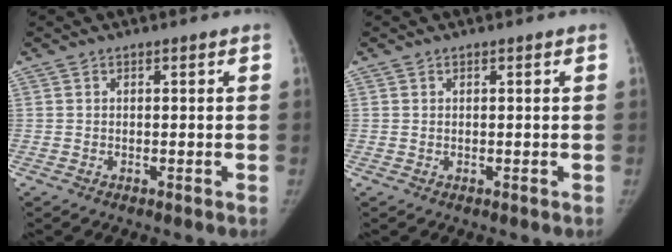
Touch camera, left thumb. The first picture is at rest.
{"total": 0.0}